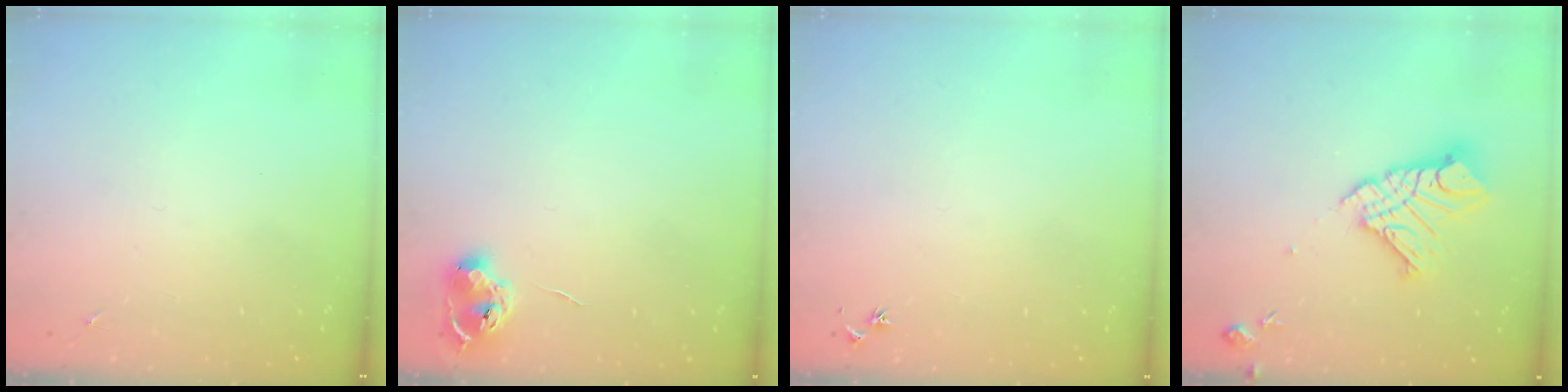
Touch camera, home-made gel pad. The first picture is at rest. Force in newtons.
{"total": 7.7, "press": 7.7, "slide": 0.7}
{"total": 3.0, "press": 2.9, "slide": 0.4}
{"total": 15.2, "press": 15.1, "slide": 1.6}